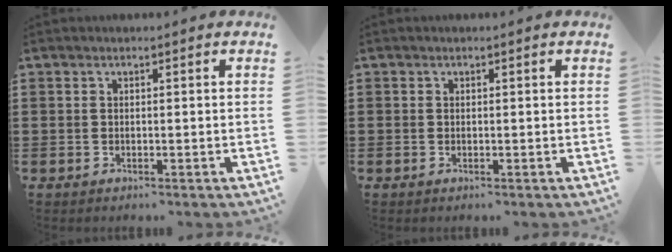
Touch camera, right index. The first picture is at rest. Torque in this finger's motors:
{"motor_torque": [0.05, -0.05, 0.01, 0.02]}